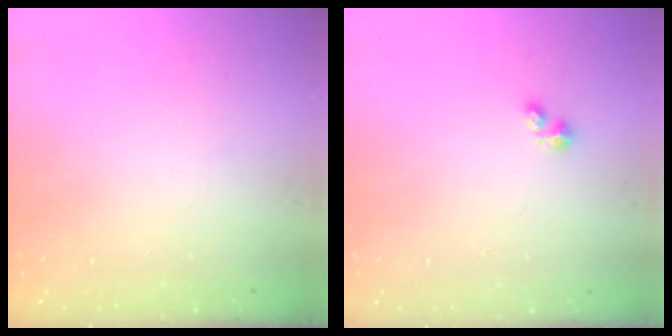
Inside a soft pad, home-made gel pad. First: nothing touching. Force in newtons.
{"total": 1.9, "press": 1.8, "slide": 0.2}